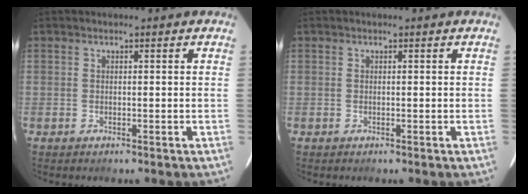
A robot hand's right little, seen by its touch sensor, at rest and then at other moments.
{"total": 0.0}